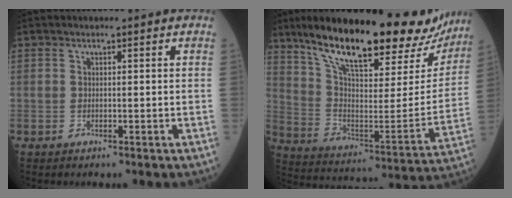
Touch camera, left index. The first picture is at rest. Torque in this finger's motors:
{"motor_torque": [0.56, -0.85, 0.82, 0.21]}